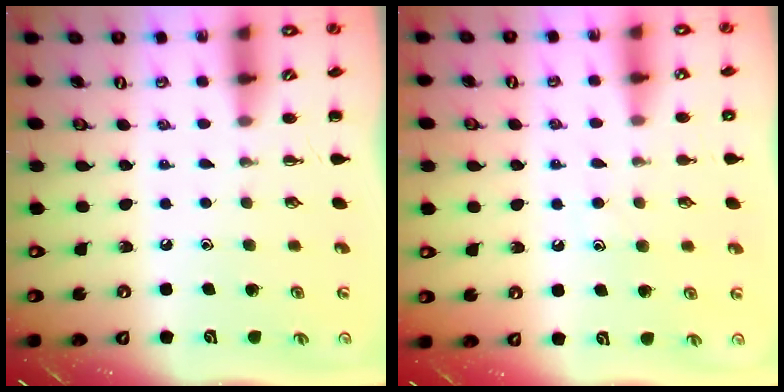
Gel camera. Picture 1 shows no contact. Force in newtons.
{"total": 7.0, "press": 6.9, "slide": 1.0}